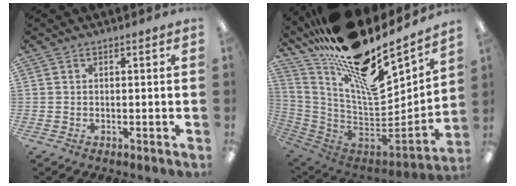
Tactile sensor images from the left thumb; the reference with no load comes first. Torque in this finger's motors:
{"motor_torque": [2.31, -0.93, 2.55, -0.27, 0.73]}